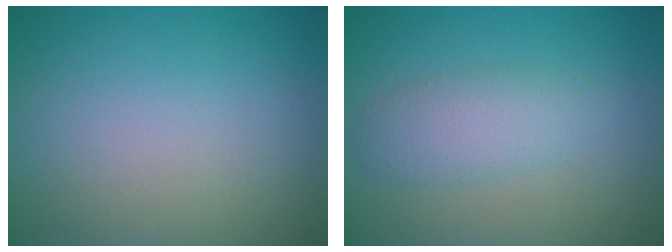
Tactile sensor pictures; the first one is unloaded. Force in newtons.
{"total": 2.9, "press": 2.9, "slide": 0.1}